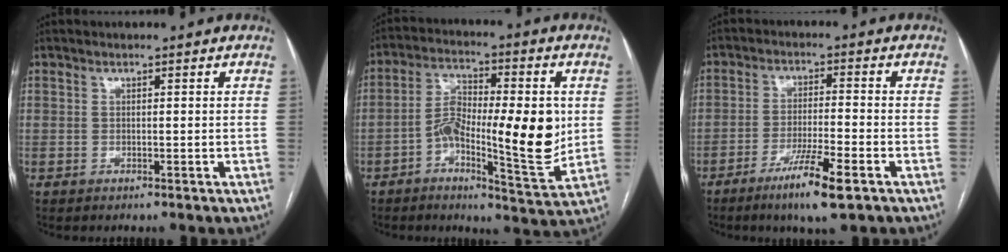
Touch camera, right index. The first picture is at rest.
{"total": 14.8, "force": [-1.3, 3.7, 14.2], "torque": [-0.238, 0.009, -0.020]}
{"total": 8.5, "force": [-5.0, 0.3, 6.9], "torque": [-0.127, -0.018, -0.084]}